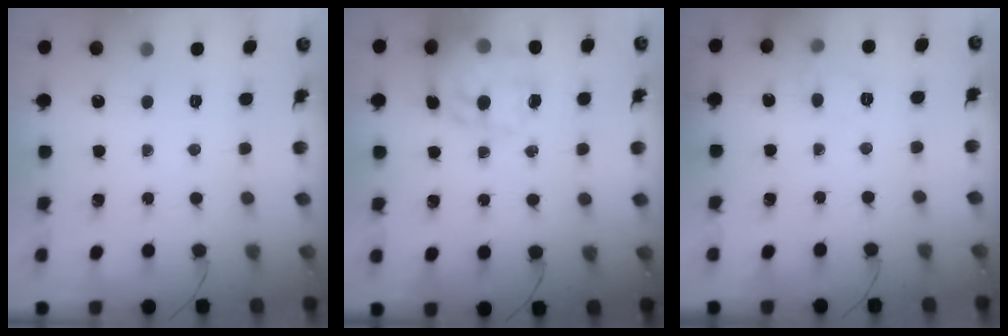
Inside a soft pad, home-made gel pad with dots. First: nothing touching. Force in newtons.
{"total": 16.8, "press": 16.4, "slide": 3.7}
{"total": 6.7, "press": 6.5, "slide": 1.4}